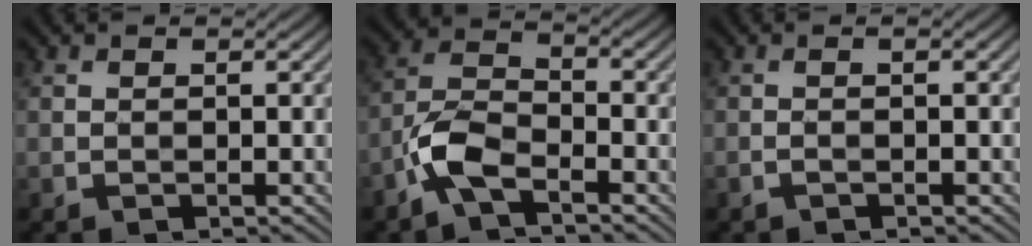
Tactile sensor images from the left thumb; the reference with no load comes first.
{"total": 5.8, "force": [-3.7, 2.2, 4.0], "torque": [-0.088, 0.004, -0.089]}
{"total": 1.8, "force": [-0.2, 0.2, 1.7], "torque": [-0.028, 0.006, -0.010]}